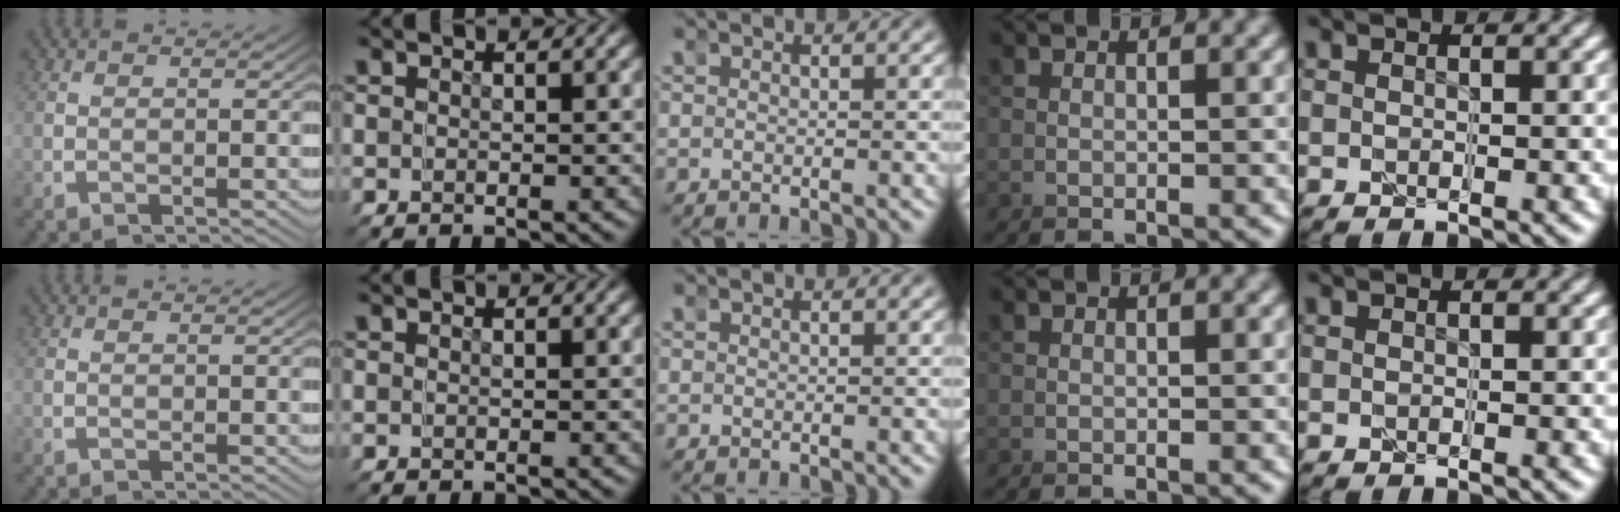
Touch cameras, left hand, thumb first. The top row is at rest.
{}